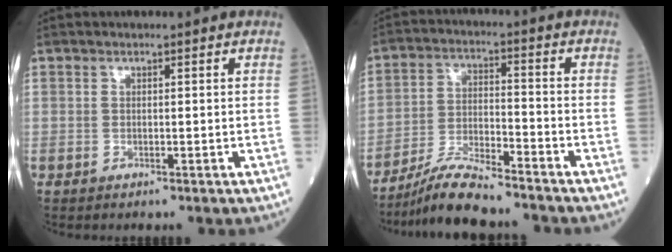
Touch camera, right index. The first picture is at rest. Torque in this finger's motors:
{"motor_torque": [0.33, -1.04, 0.14, 0.08]}